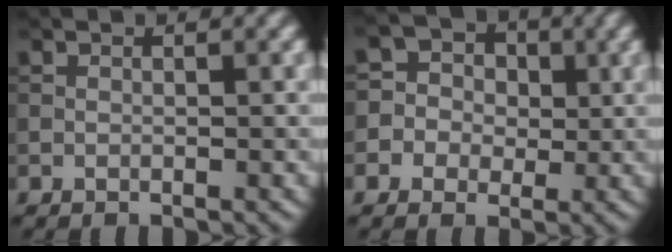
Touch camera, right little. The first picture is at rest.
{"total": 5.4, "force": [0.0, 5.2, 1.3], "torque": [-0.014, 0.034, -0.029]}